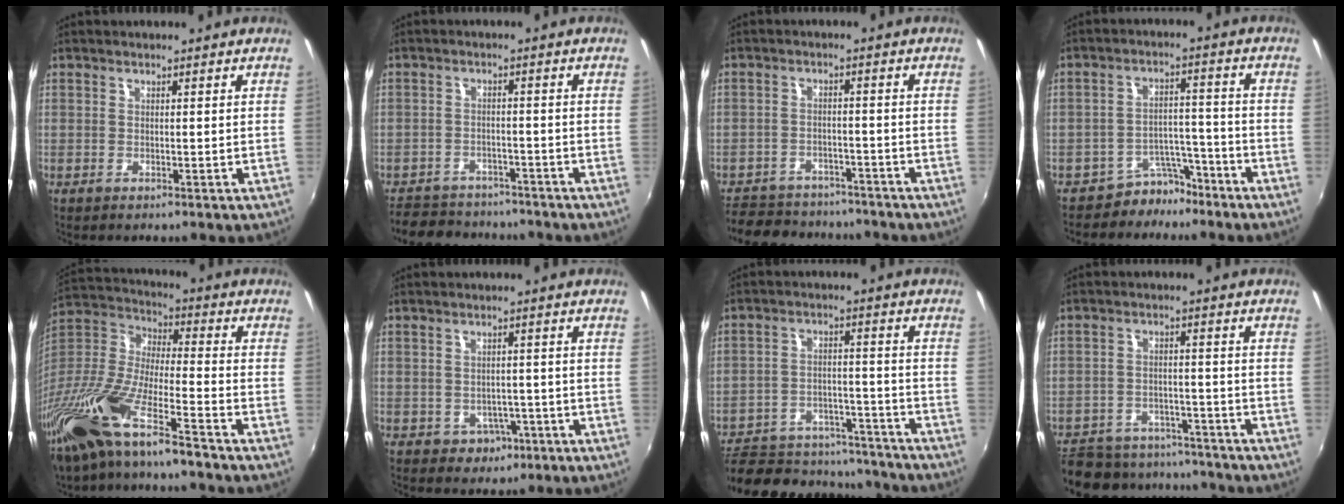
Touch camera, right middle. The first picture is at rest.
{"total": 10.6, "force": [-8.9, 5.0, 2.8], "torque": [-0.082, 0.013, -0.130]}
{"total": 14.2, "force": [-11.7, 6.7, 4.5], "torque": [-0.119, 0.014, -0.165]}
{"total": 6.4, "force": [-5.3, 3.4, 0.8], "torque": [-0.009, 0.028, -0.081]}
{"total": 20.9, "force": [-14.4, 3.8, 14.6], "torque": [-0.305, -0.037, -0.277]}
{"total": 4.2, "force": [-1.8, 3.6, 1.0], "torque": [-0.029, 0.006, -0.014]}
{"total": 21.8, "force": [-17.8, 9.5, 8.2], "torque": [-0.182, 0.012, -0.230]}
{"total": 18.4, "force": [-15.5, 7.6, 6.2], "torque": [-0.157, 0.005, -0.217]}